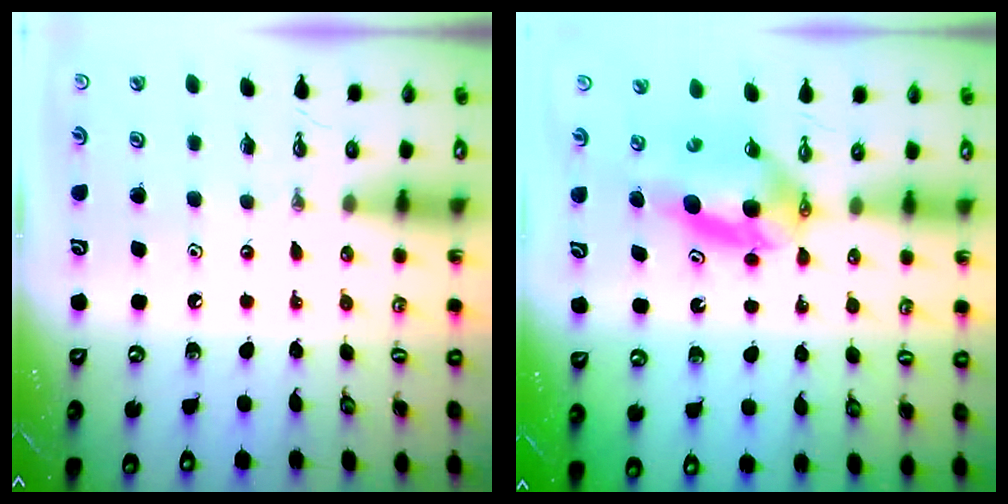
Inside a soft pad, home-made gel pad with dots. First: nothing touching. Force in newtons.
{"total": 6.1, "press": 5.9, "slide": 1.6}